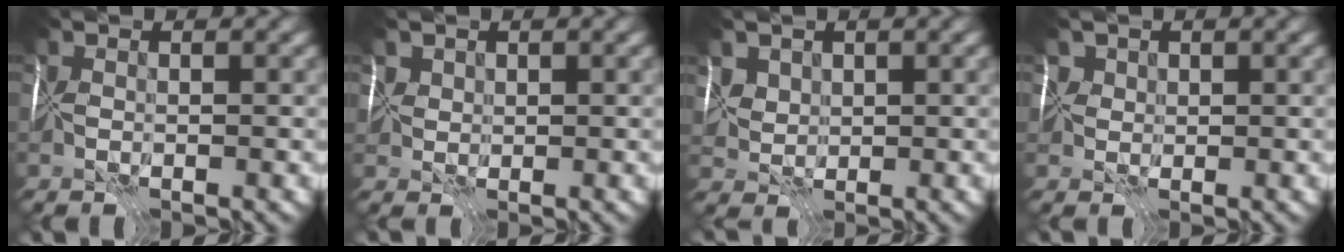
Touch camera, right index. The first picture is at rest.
{"total": 1.8, "force": [1.0, 1.5, 0.4], "torque": [-0.007, -0.001, 0.027]}
{"total": 2.8, "force": [1.5, 2.1, 1.0], "torque": [-0.028, 0.001, 0.044]}
{"total": 2.1, "force": [0.9, 1.9, 0.4], "torque": [-0.006, 0.003, 0.024]}